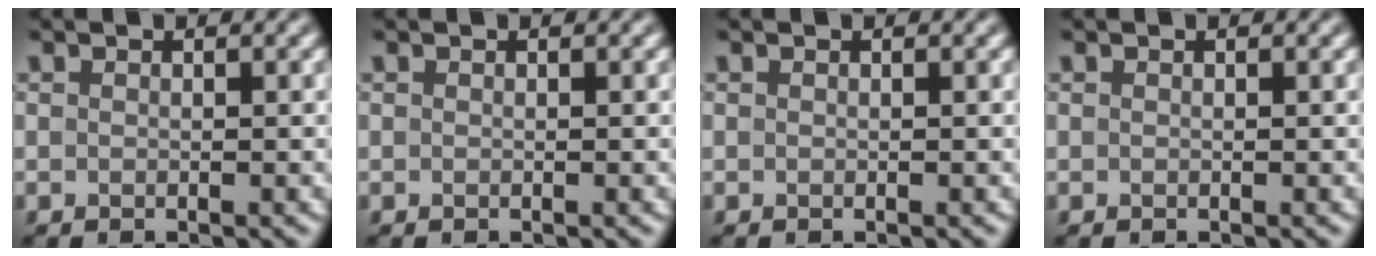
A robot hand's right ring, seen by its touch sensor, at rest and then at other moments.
{"total": 0.0}
{"total": 0.0}
{"total": 0.0}